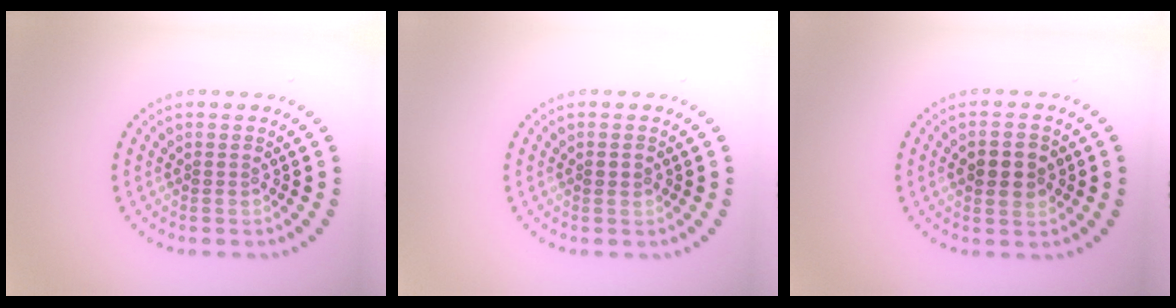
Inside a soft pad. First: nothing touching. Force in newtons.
{"total": 1.1, "press": 1.1, "slide": 0.2}
{"total": 3.1, "press": 3.1, "slide": 0.2}